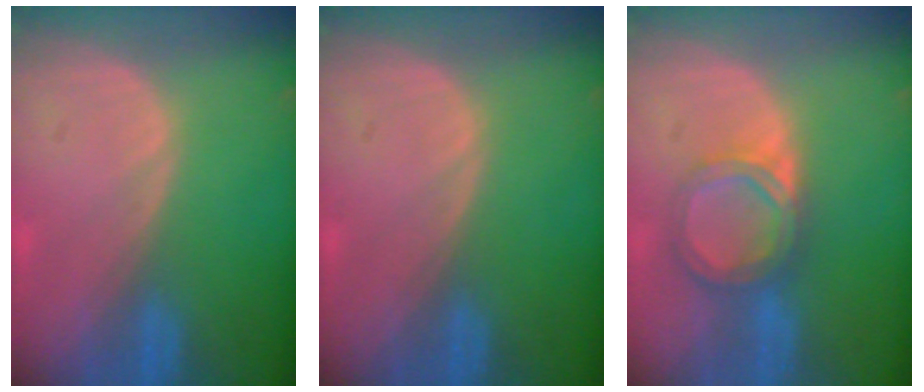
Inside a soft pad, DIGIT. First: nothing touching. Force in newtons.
{"total": 0.0}
{"total": 5.8, "press": 5.3, "slide": 2.4}